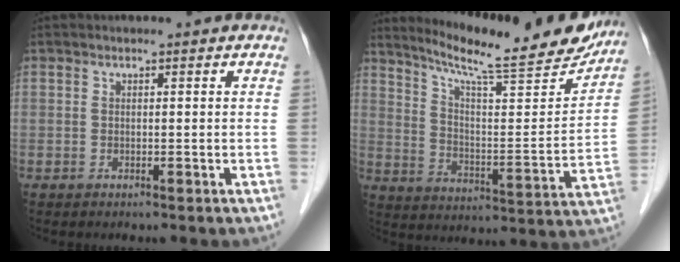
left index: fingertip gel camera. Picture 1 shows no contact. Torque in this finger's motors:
{"motor_torque": [0.15, -0.45, 0.30, 0.07]}